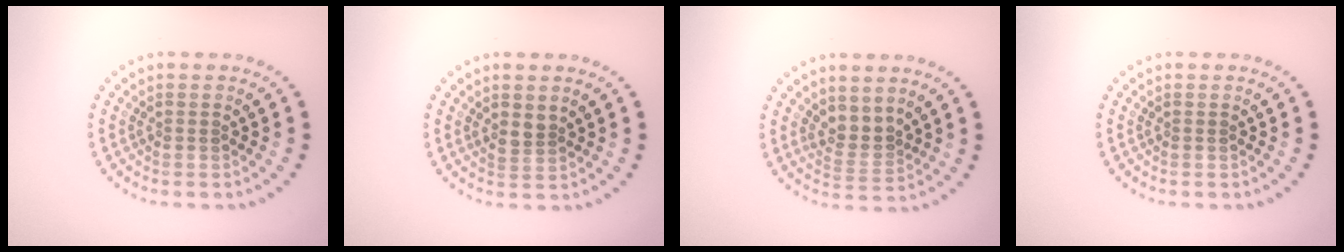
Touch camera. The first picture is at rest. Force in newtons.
{"total": 1.6, "press": 1.3, "slide": 0.9}
{"total": 2.0, "press": 1.5, "slide": 1.4}
{"total": 0.0}